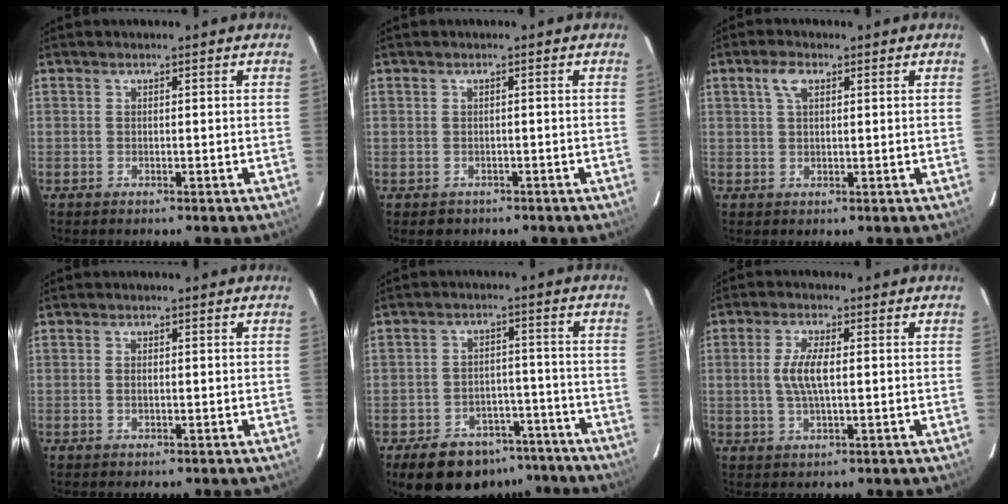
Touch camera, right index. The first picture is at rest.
{"total": 1.9, "force": [-0.8, 1.7, 0.1], "torque": [-0.003, 0.003, -0.006]}
{"total": 3.1, "force": [1.3, 1.5, 2.3], "torque": [-0.047, 0.008, 0.025]}
{"total": 1.0, "force": [-0.1, 0.5, 0.9], "torque": [-0.017, 0.001, -0.002]}
{"total": 14.4, "force": [-10.6, 8.3, 5.0], "torque": [-0.107, 0.027, -0.126]}
{"total": 5.6, "force": [0.3, 1.8, 5.3], "torque": [-0.104, 0.002, 0.008]}